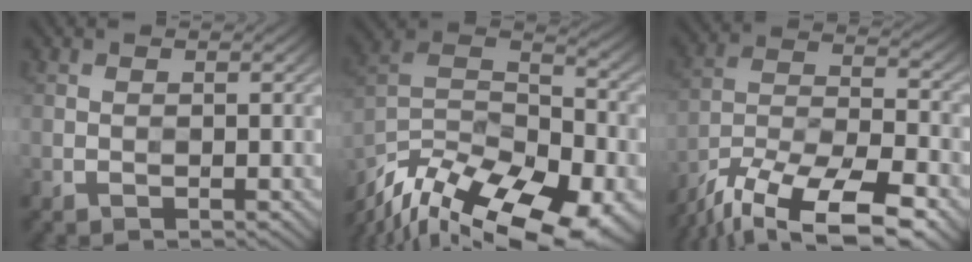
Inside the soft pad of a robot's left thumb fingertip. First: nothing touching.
{"total": 19.5, "force": [-14.8, 8.0, 10.0], "torque": [-0.203, -0.036, -0.226]}
{"total": 17.0, "force": [-12.7, 5.8, 9.6], "torque": [-0.204, -0.039, -0.205]}